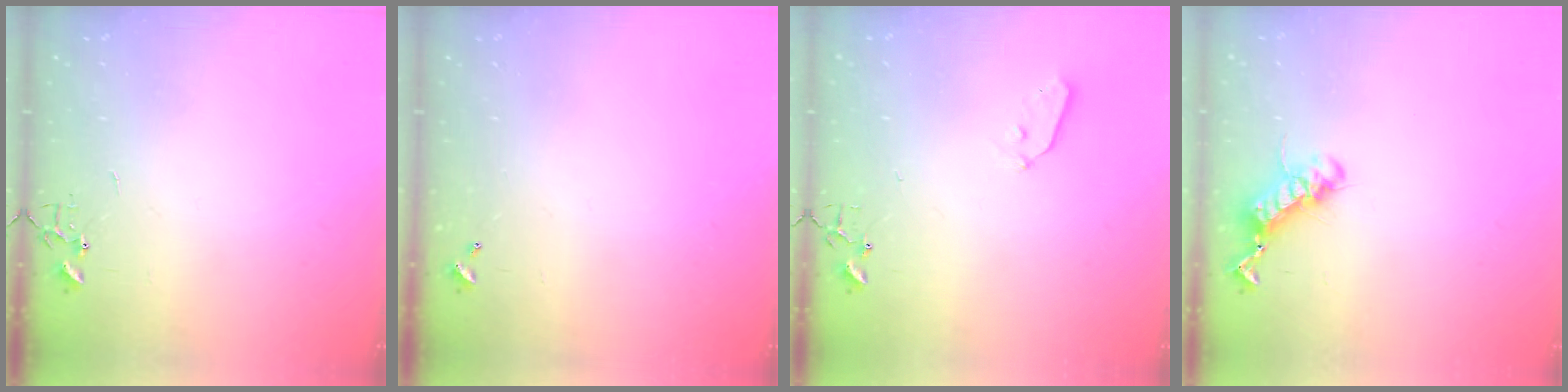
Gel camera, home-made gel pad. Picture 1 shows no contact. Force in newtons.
{"total": 0.0}
{"total": 3.2, "press": 3.2, "slide": 0.5}
{"total": 11.8, "press": 11.8, "slide": 1.2}